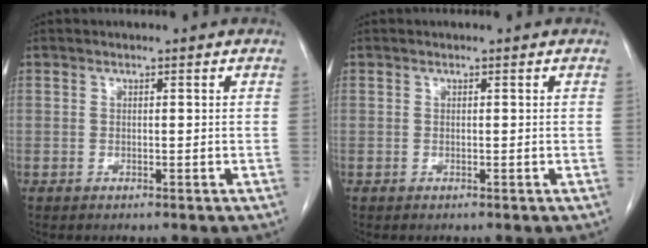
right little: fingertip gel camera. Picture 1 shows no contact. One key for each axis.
{"total": 0.0}